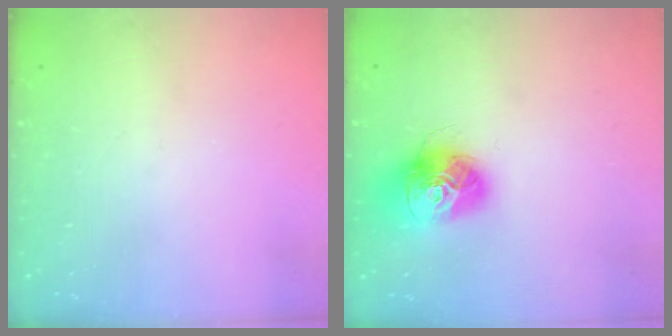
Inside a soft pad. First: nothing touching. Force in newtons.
{"total": 15.7, "press": 15.6, "slide": 1.6}